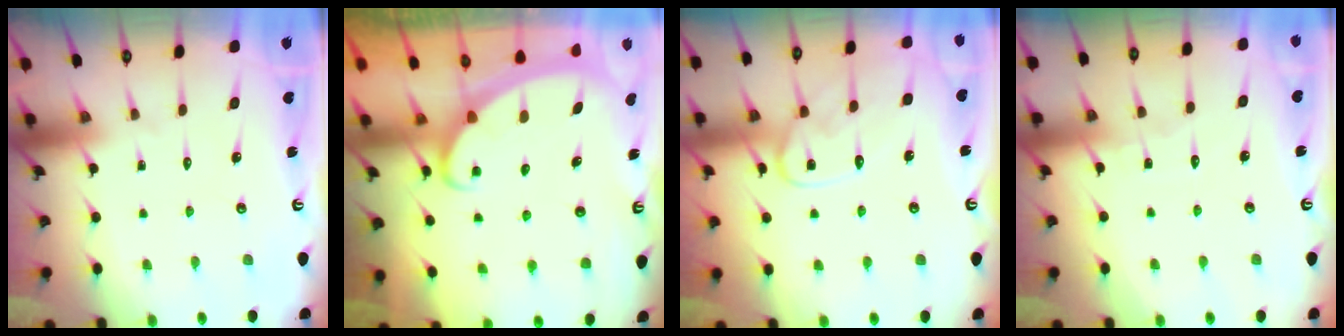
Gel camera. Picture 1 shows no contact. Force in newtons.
{"total": 2.4, "press": 2.4, "slide": 0.3}
{"total": 11.6, "press": 11.6, "slide": 0.7}
{"total": 4.8, "press": 4.8, "slide": 0.5}